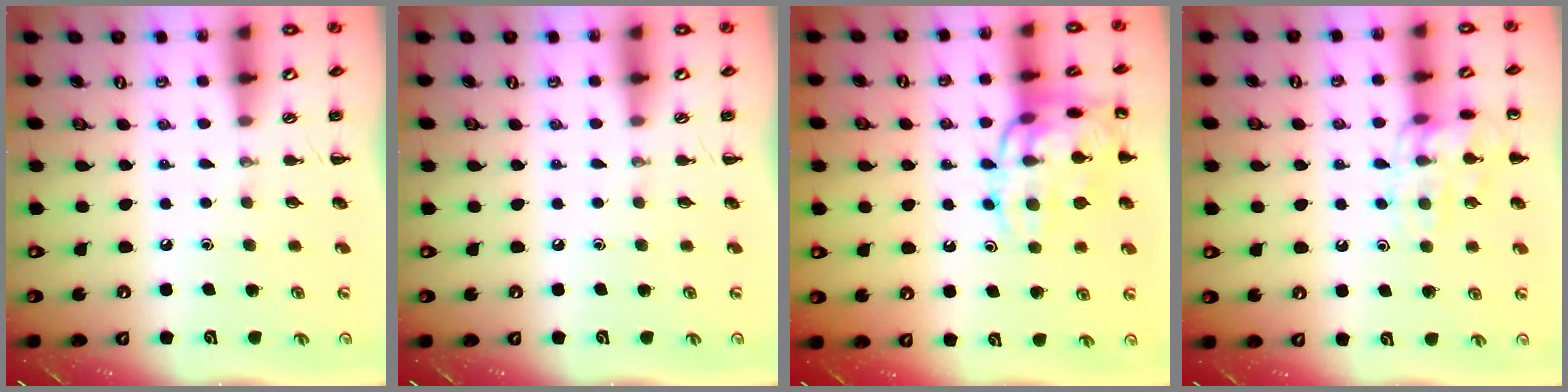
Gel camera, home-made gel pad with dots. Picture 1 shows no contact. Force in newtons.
{"total": 0.0}
{"total": 16.4, "press": 16.4, "slide": 0.5}
{"total": 12.4, "press": 12.4, "slide": 0.3}